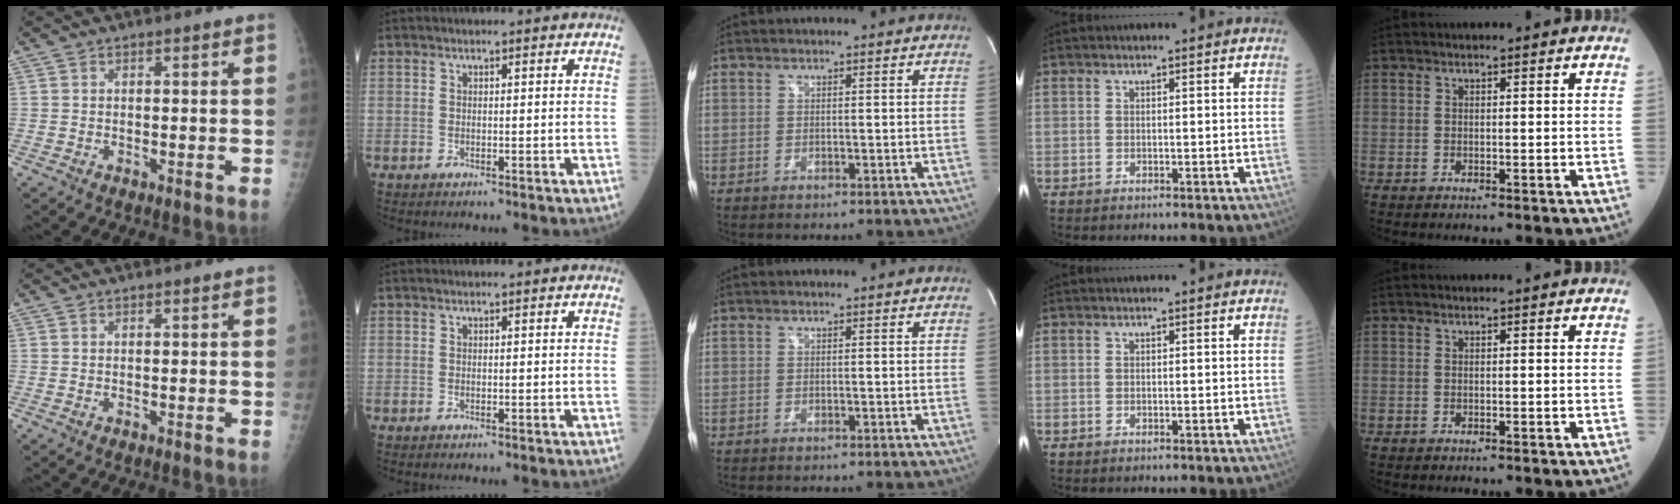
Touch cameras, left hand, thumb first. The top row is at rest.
{}